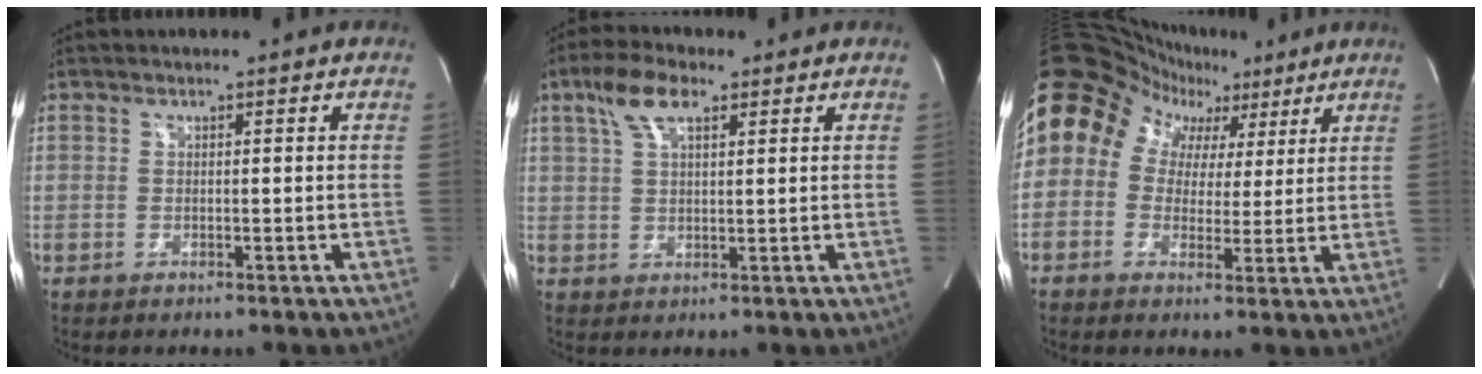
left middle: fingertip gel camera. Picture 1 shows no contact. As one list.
[{"total": 6.4, "force": [3.6, 2.2, 4.8], "torque": [-0.104, 0.019, 0.069]}, {"total": 13.7, "force": [5.2, 11.3, 5.8], "torque": [-0.109, 0.075, 0.085]}]